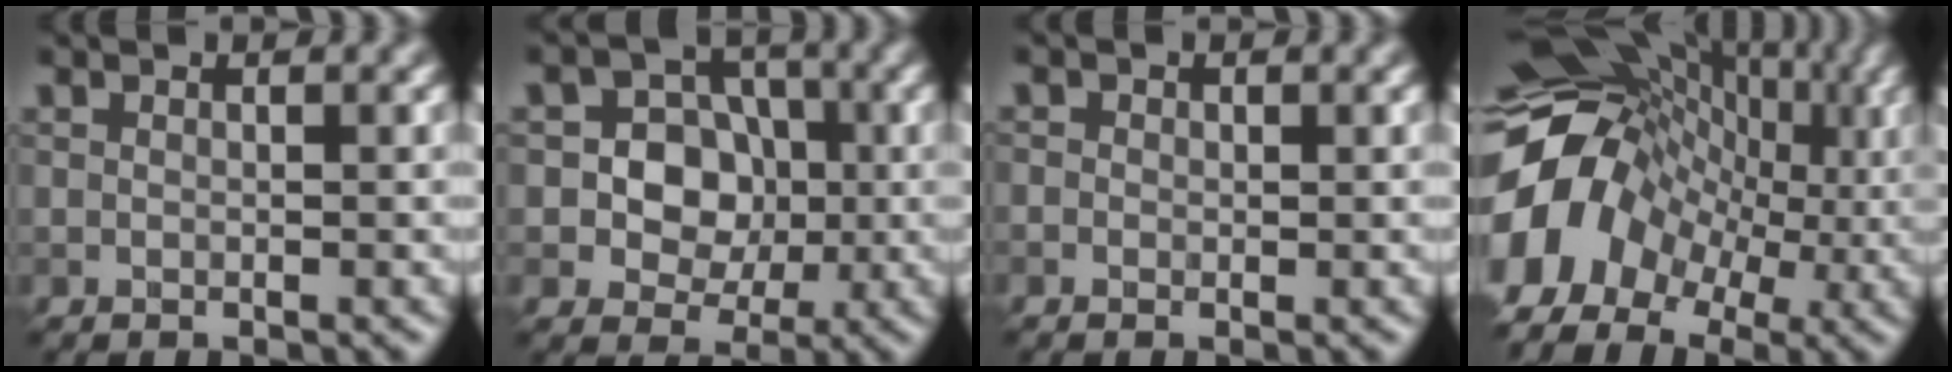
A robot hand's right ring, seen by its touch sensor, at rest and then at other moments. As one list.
[{"total": 7.0, "force": [0.6, 6.2, 3.2], "torque": [-0.041, 0.028, -0.013]}, {"total": 1.3, "force": [0.5, 1.1, 0.6], "torque": [0.002, 0.009, -0.010]}, {"total": 14.1, "force": [-0.7, 11.1, 8.7], "torque": [-0.178, 0.004, -0.010]}]